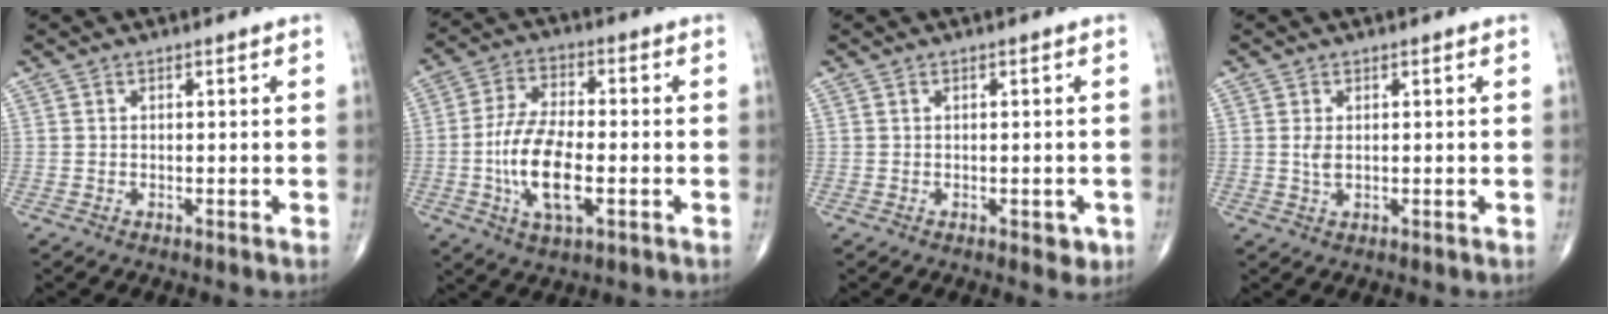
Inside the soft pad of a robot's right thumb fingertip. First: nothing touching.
{"total": 12.7, "force": [-2.7, 5.4, 11.1], "torque": [-0.219, 0.009, -0.051]}
{"total": 2.3, "force": [-0.7, 1.3, 1.7], "torque": [-0.006, 0.000, -0.006]}
{"total": 1.9, "force": [0.2, 1.0, 1.6], "torque": [-0.033, -0.003, 0.008]}